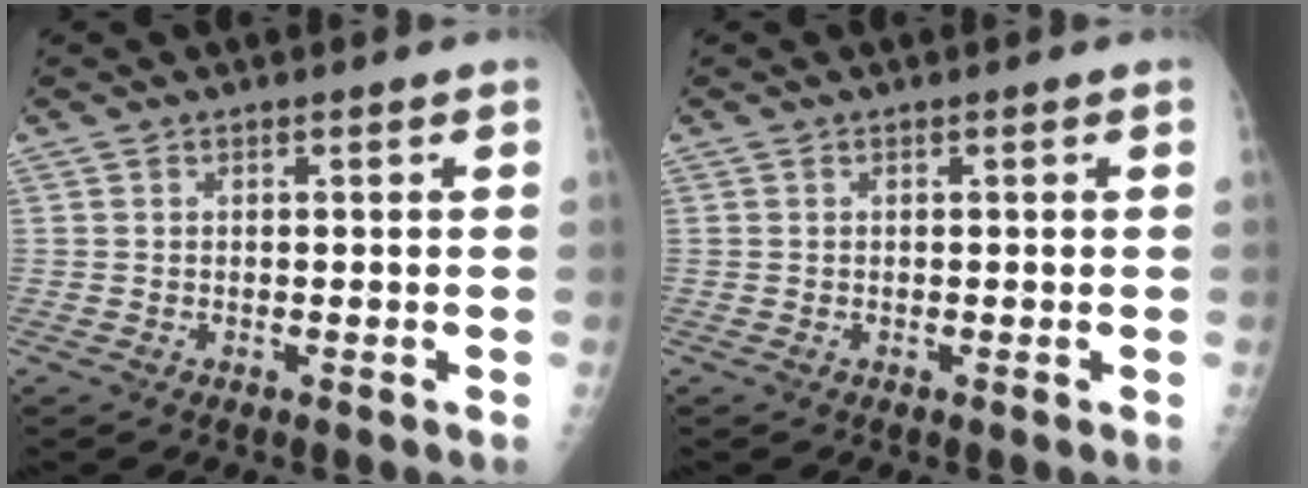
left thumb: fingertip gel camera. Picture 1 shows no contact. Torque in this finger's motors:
{"motor_torque": [-0.15, 0.03, -0.19, -0.08, -0.01]}